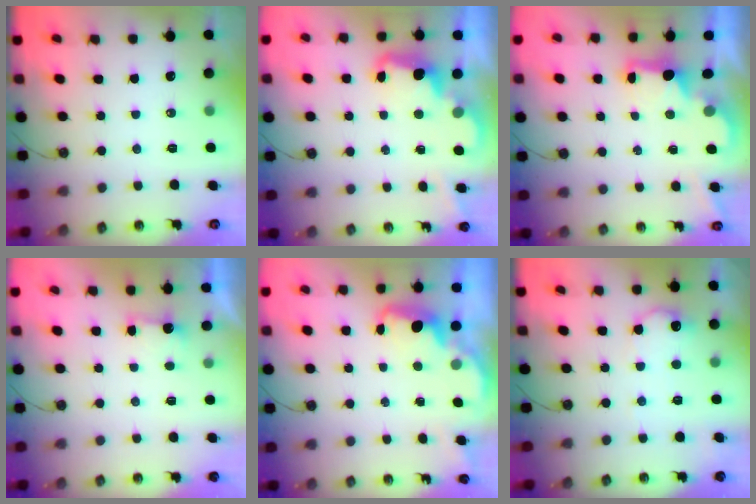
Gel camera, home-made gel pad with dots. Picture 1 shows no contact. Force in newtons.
{"total": 3.3, "press": 3.3, "slide": 0.7}
{"total": 2.1, "press": 2.0, "slide": 0.7}
{"total": 1.6, "press": 1.4, "slide": 0.9}
{"total": 2.3, "press": 2.3, "slide": 0.5}
{"total": 9.2, "press": 9.2, "slide": 0.6}